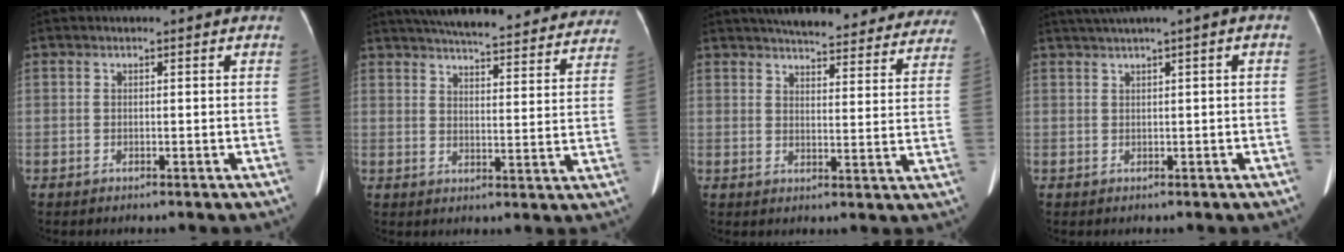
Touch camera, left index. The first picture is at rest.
{"total": 30.6, "force": [27.5, 5.6, 12.1], "torque": [-0.193, -0.030, 0.331]}
{"total": 27.0, "force": [24.4, 5.9, 9.9], "torque": [-0.136, -0.036, 0.280]}
{"total": 3.1, "force": [1.5, -0.1, 2.8], "torque": [-0.055, 0.020, 0.033]}